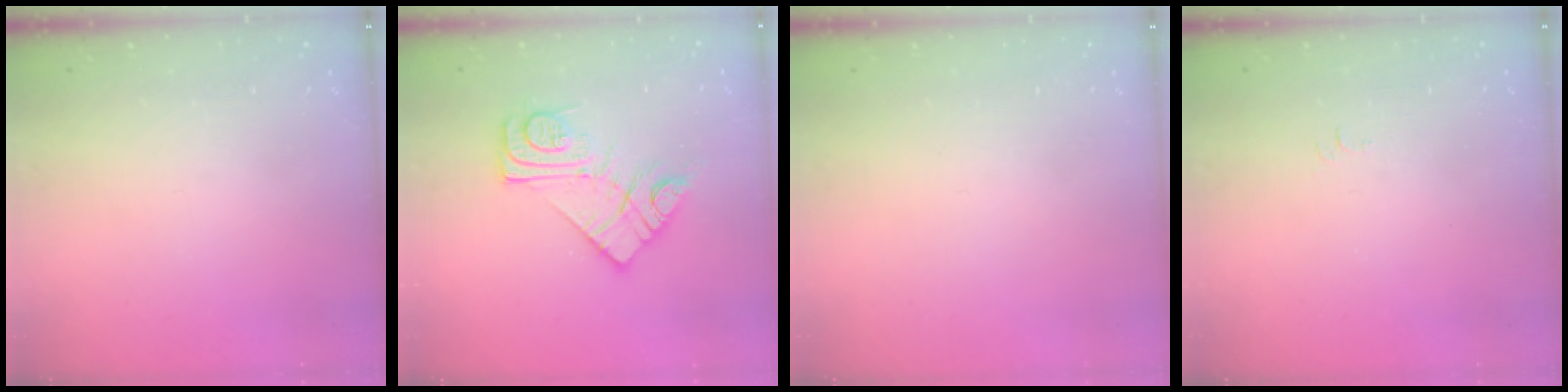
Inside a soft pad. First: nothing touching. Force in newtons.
{"total": 13.6, "press": 13.6, "slide": 0.9}
{"total": 1.5, "press": 1.5, "slide": 0.1}
{"total": 4.0, "press": 3.9, "slide": 0.3}